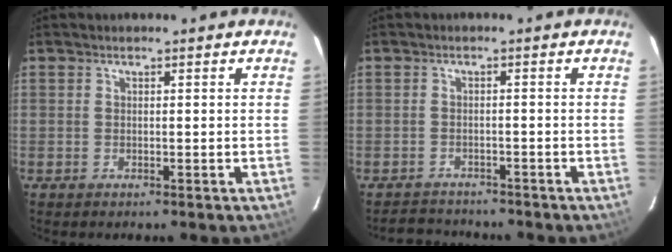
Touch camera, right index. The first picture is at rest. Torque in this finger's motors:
{"motor_torque": [0.03, 0.06, -0.11, -0.07]}